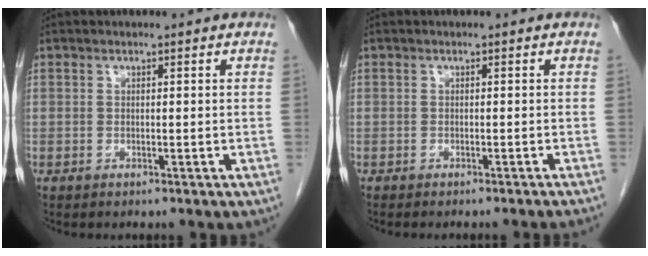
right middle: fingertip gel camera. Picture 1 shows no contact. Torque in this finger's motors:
{"motor_torque": [0.07, -0.02, 0.00, 0.00]}